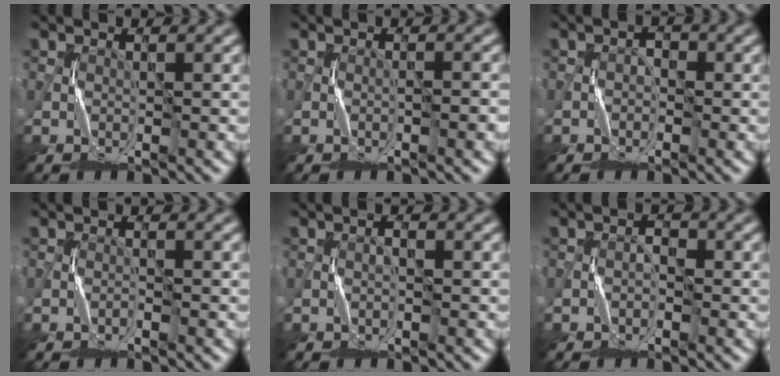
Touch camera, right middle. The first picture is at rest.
{"total": 1.4, "force": [-0.5, 0.2, 1.3], "torque": [-0.018, 0.004, -0.007]}
{"total": 1.3, "force": [-0.6, 1.1, 0.5], "torque": [0.008, 0.007, -0.015]}
{"total": 0.5, "force": [-0.5, 0.0, -0.1], "torque": [0.002, 0.003, -0.010]}
{"total": 0.6, "force": [-0.3, 0.3, 0.4], "torque": [-0.005, 0.002, -0.005]}
{"total": 1.1, "force": [-0.6, 0.8, 0.5], "torque": [0.006, 0.007, -0.015]}